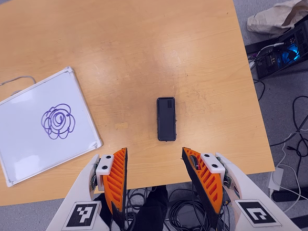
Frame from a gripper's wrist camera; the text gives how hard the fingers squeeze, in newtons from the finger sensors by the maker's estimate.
{"total": 0.0}